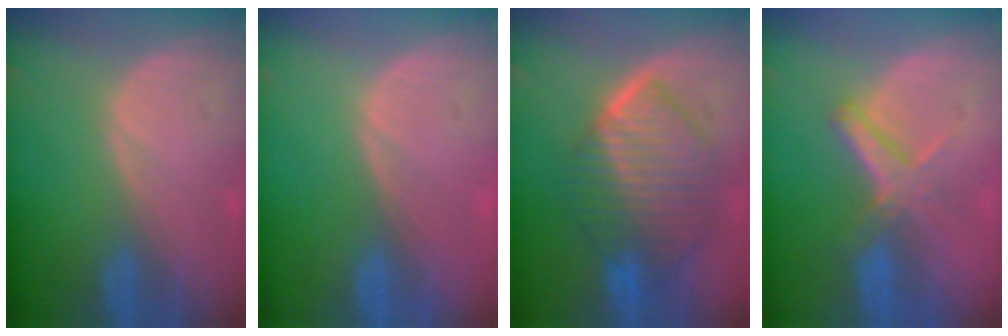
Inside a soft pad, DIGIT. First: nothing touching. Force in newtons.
{"total": 0.0}
{"total": 10.3, "press": 10.2, "slide": 0.9}
{"total": 5.5, "press": 4.9, "slide": 2.5}